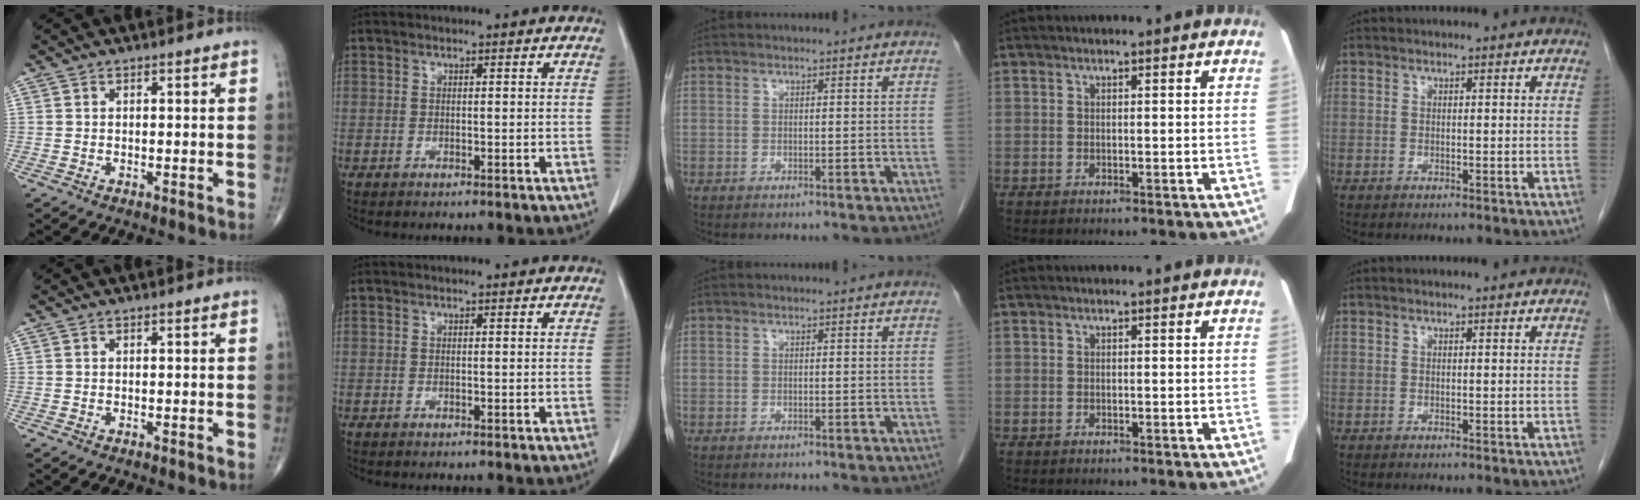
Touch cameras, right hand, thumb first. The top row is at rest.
{}